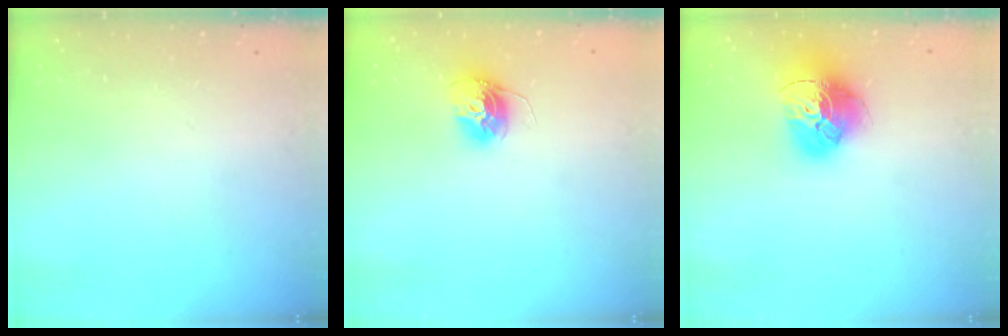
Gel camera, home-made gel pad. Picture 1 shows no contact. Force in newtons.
{"total": 12.1, "press": 12.1, "slide": 1.1}
{"total": 17.8, "press": 17.8, "slide": 1.6}